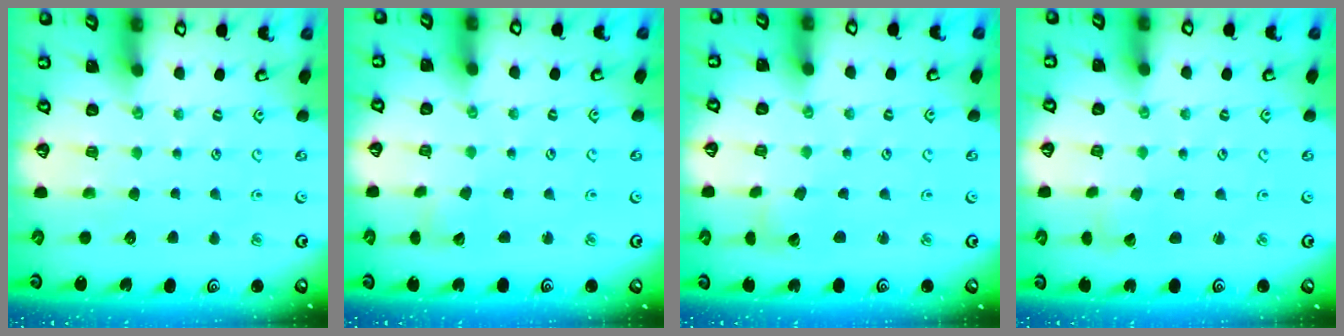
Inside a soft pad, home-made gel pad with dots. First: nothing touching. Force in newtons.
{"total": 2.8, "press": 2.8, "slide": 0.0}
{"total": 2.2, "press": 2.2, "slide": 0.3}
{"total": 2.0, "press": 2.0, "slide": 0.2}